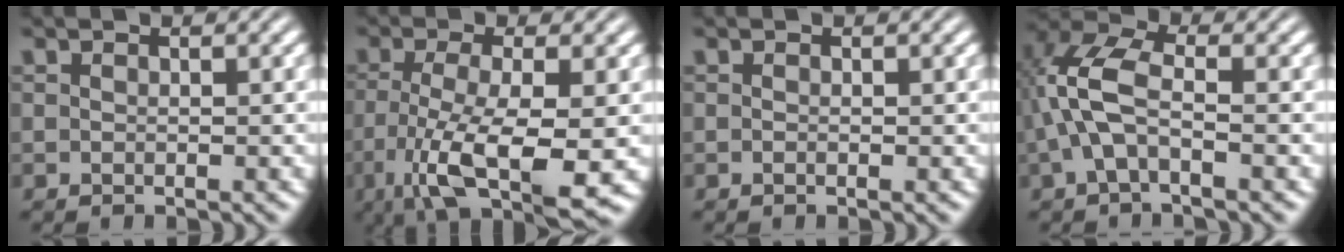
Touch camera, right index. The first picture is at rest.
{"total": 9.5, "force": [-4.0, 3.9, 7.7], "torque": [-0.154, -0.054, -0.038]}
{"total": 0.0}
{"total": 4.4, "force": [0.6, 1.9, 3.9], "torque": [-0.101, -0.010, 0.018]}